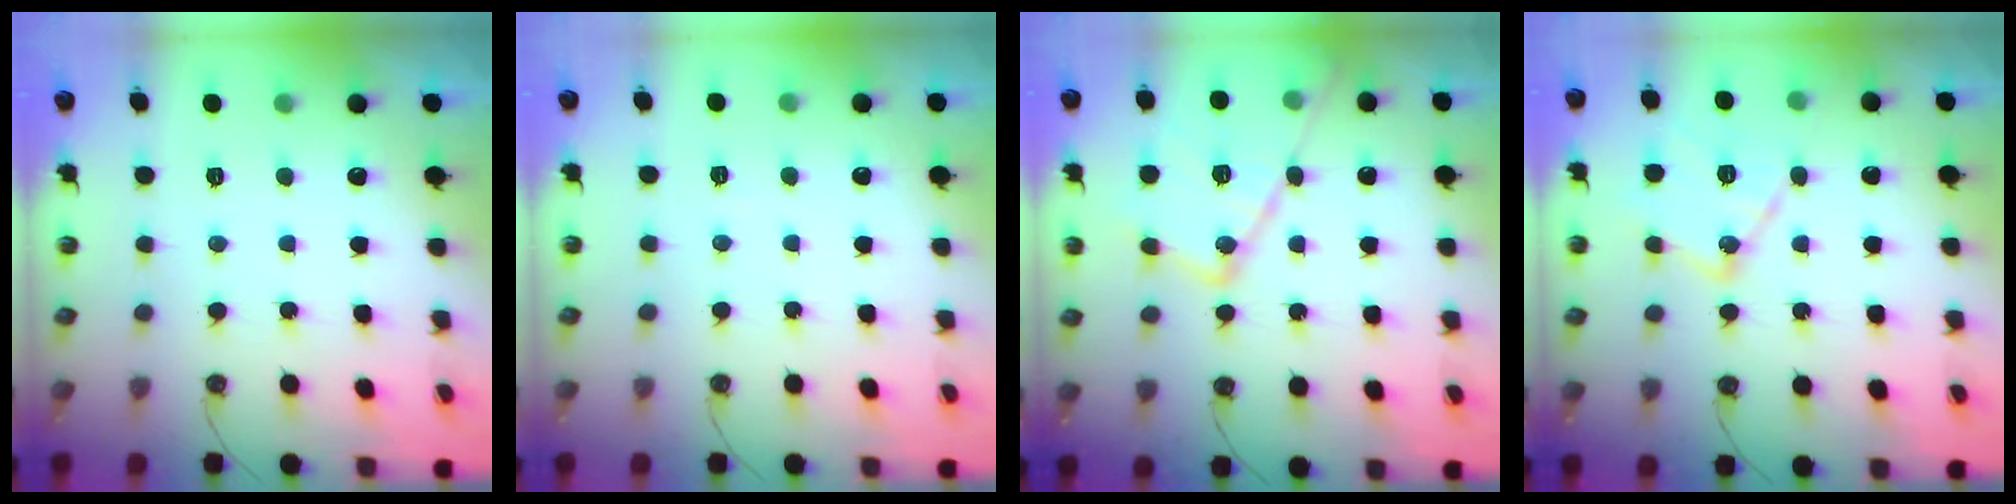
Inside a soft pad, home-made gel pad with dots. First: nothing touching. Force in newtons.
{"total": 2.1, "press": 2.1, "slide": 0.5}
{"total": 20.2, "press": 20.1, "slide": 1.8}
{"total": 15.4, "press": 15.4, "slide": 1.1}